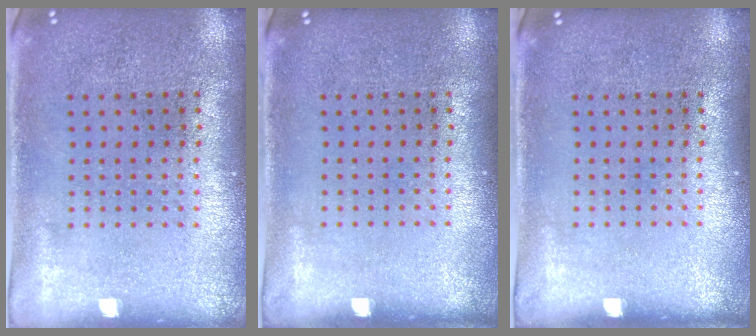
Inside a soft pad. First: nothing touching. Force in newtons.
{"total": 0.0}
{"total": 0.0}